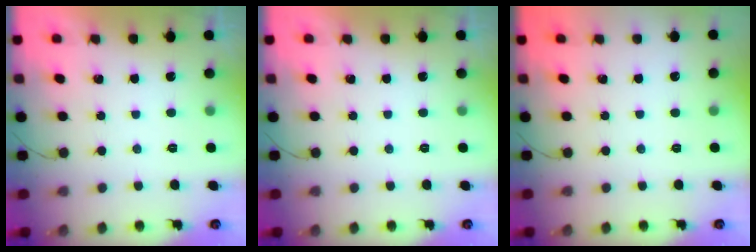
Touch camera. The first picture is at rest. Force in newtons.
{"total": 0.0}
{"total": 0.0}